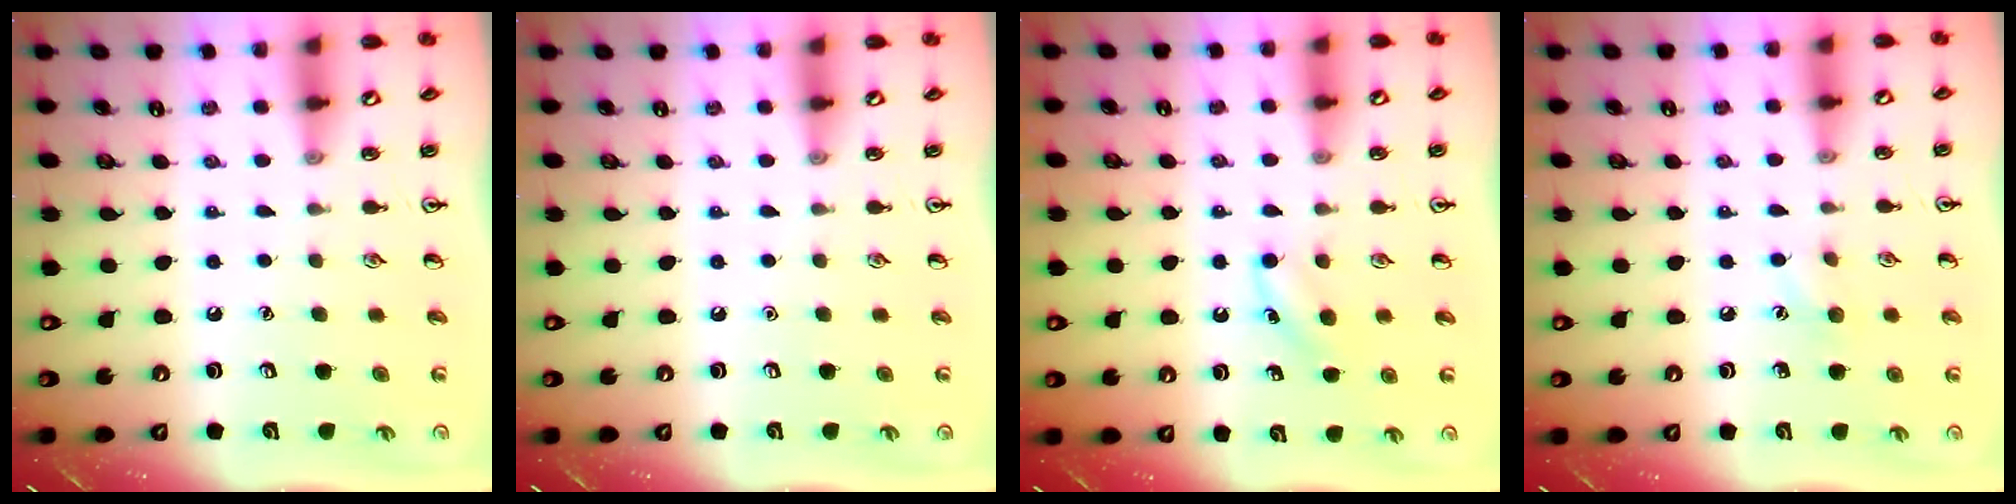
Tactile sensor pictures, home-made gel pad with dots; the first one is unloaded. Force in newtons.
{"total": 0.0}
{"total": 3.8, "press": 3.5, "slide": 1.4}
{"total": 6.2, "press": 5.9, "slide": 1.9}